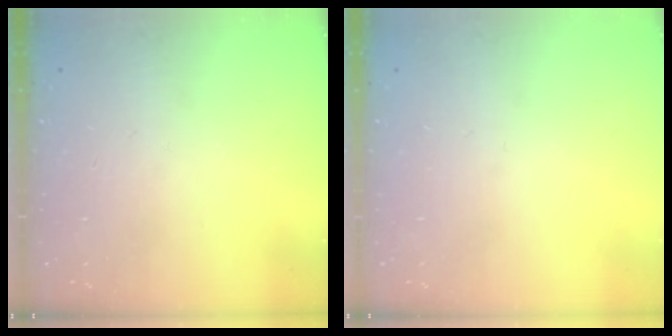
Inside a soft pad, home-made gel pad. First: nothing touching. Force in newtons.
{"total": 0.0}